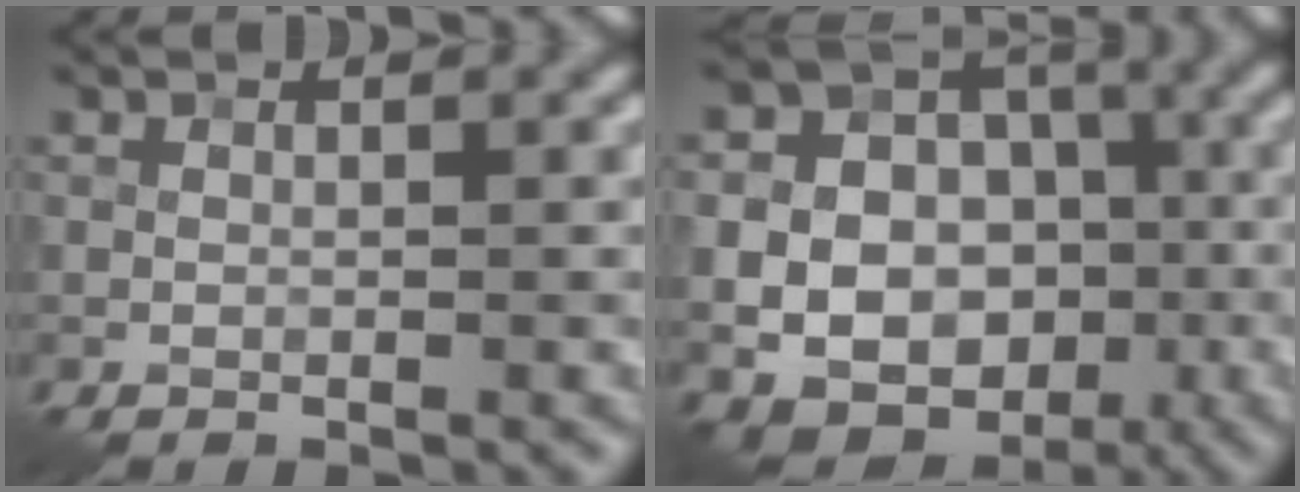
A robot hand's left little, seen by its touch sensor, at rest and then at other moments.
{"total": 15.3, "force": [-4.2, 13.5, 5.9], "torque": [-0.098, -0.005, -0.076]}